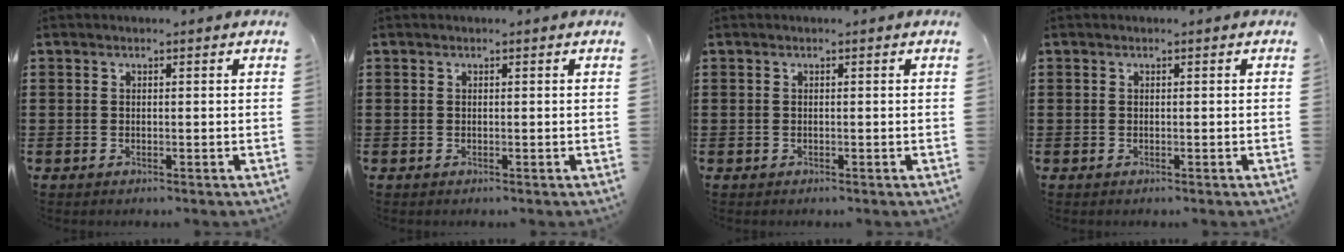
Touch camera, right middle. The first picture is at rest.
{"total": 0.0}
{"total": 0.0}
{"total": 0.0}